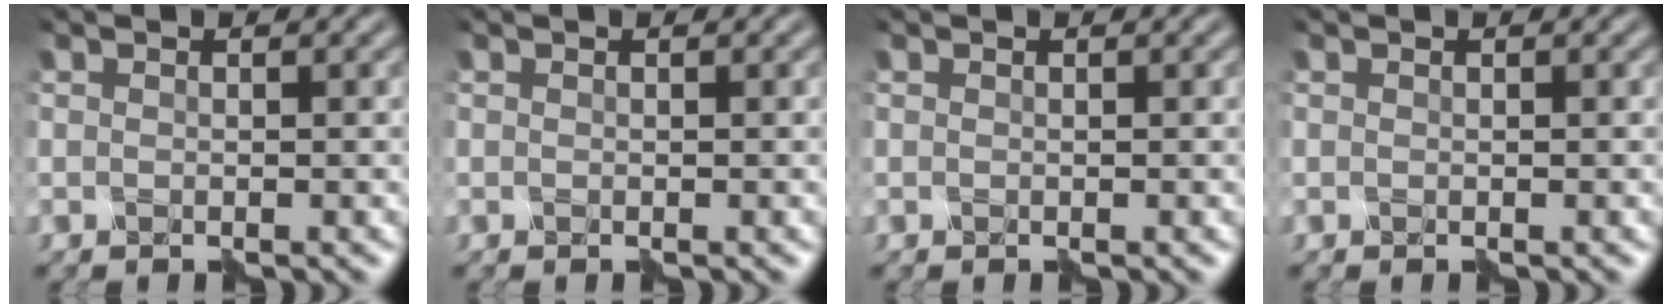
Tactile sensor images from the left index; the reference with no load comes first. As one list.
[{"total": 0.0}, {"total": 0.0}, {"total": 0.0}]